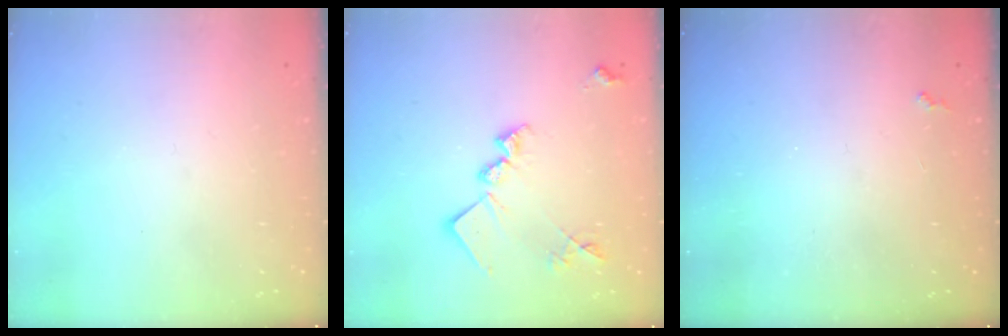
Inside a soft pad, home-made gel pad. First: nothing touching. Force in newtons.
{"total": 15.6, "press": 15.5, "slide": 0.9}
{"total": 2.3, "press": 2.2, "slide": 0.4}